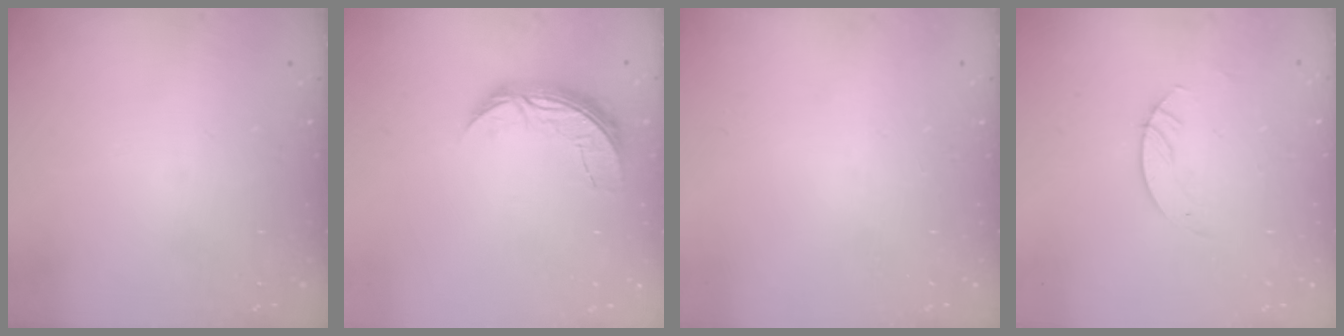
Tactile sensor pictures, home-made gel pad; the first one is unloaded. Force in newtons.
{"total": 7.1, "press": 7.1, "slide": 0.6}
{"total": 0.0}
{"total": 2.1, "press": 2.1, "slide": 0.2}